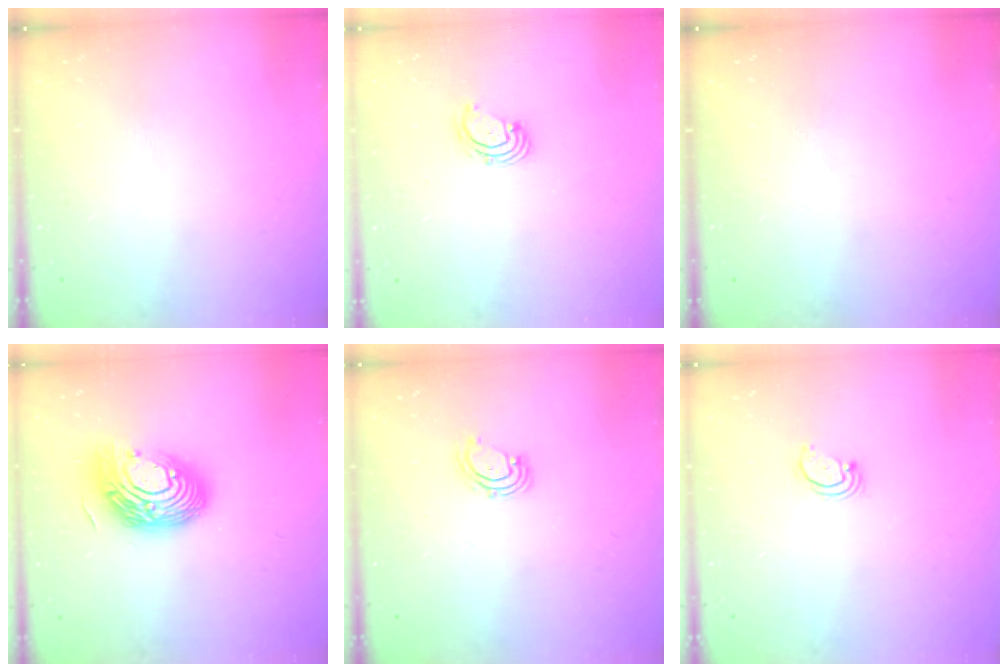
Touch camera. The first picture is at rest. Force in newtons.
{"total": 2.0, "press": 1.9, "slide": 0.6}
{"total": 0.0}
{"total": 17.0, "press": 16.9, "slide": 1.3}
{"total": 2.8, "press": 2.8, "slide": 0.2}
{"total": 2.2, "press": 2.2, "slide": 0.2}